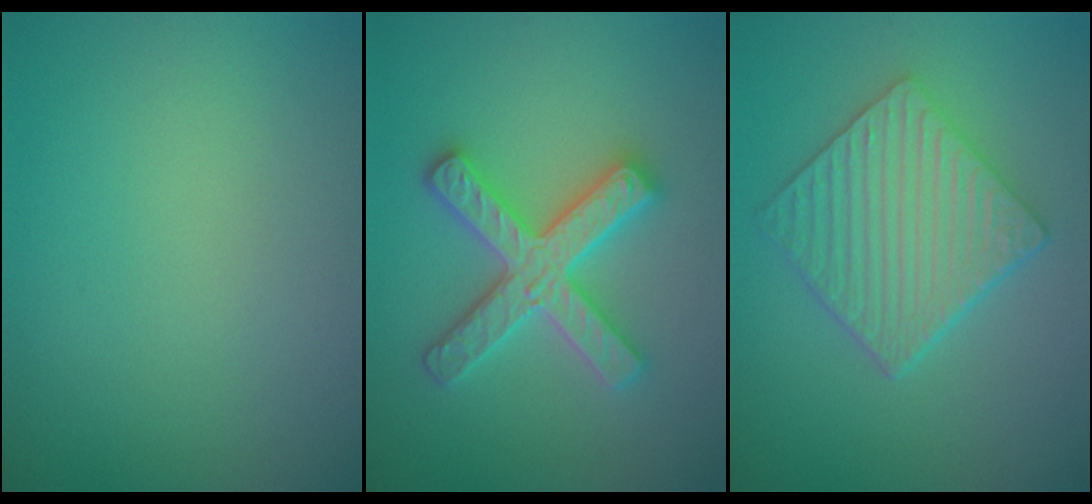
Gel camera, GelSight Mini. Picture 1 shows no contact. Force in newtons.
{"total": 5.0, "press": 4.9, "slide": 0.9}
{"total": 5.3, "press": 4.4, "slide": 2.9}